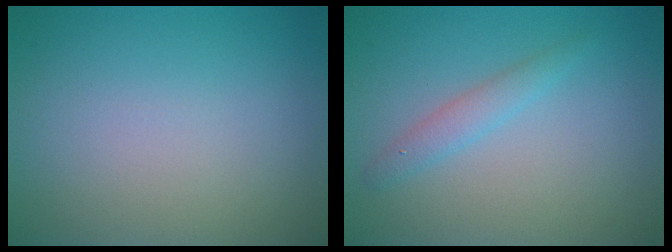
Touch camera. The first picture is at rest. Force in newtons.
{"total": 1.6, "press": 1.6, "slide": 0.1}